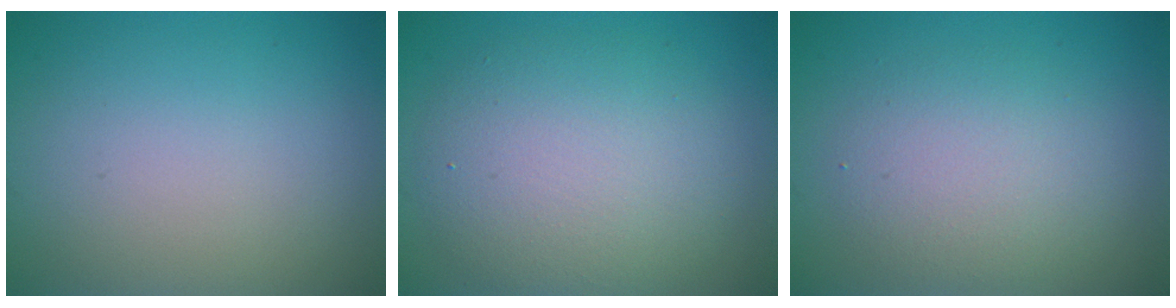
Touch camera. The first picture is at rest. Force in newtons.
{"total": 6.6, "press": 6.6, "slide": 0.4}
{"total": 3.8, "press": 3.8, "slide": 0.2}